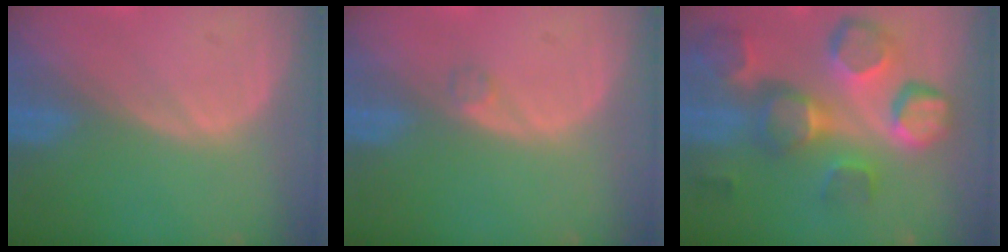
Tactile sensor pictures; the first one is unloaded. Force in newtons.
{"total": 0.9, "press": 0.9, "slide": 0.1}
{"total": 12.7, "press": 11.2, "slide": 6.0}